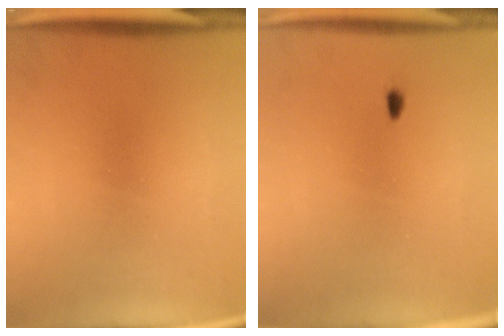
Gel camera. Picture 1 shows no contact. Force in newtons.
{"total": 0.6}